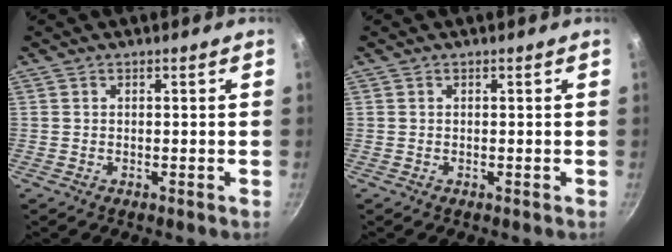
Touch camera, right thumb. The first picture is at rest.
{"total": 0.0}